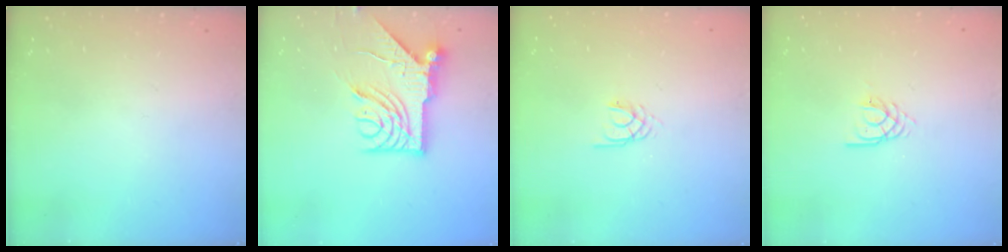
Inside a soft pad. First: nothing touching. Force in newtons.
{"total": 12.8, "press": 12.8, "slide": 0.8}
{"total": 1.7, "press": 1.7, "slide": 0.3}
{"total": 2.1, "press": 2.1, "slide": 0.3}